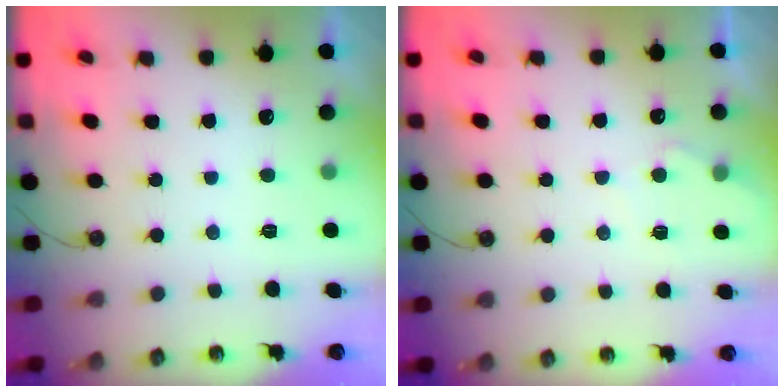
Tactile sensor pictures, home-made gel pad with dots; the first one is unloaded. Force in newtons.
{"total": 5.1, "press": 5.1, "slide": 0.4}